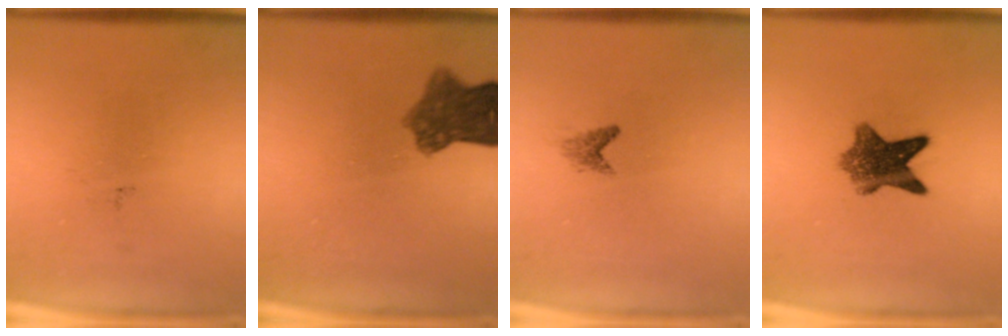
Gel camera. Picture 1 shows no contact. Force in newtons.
{"total": 7.2}
{"total": 1.0}
{"total": 7.4}